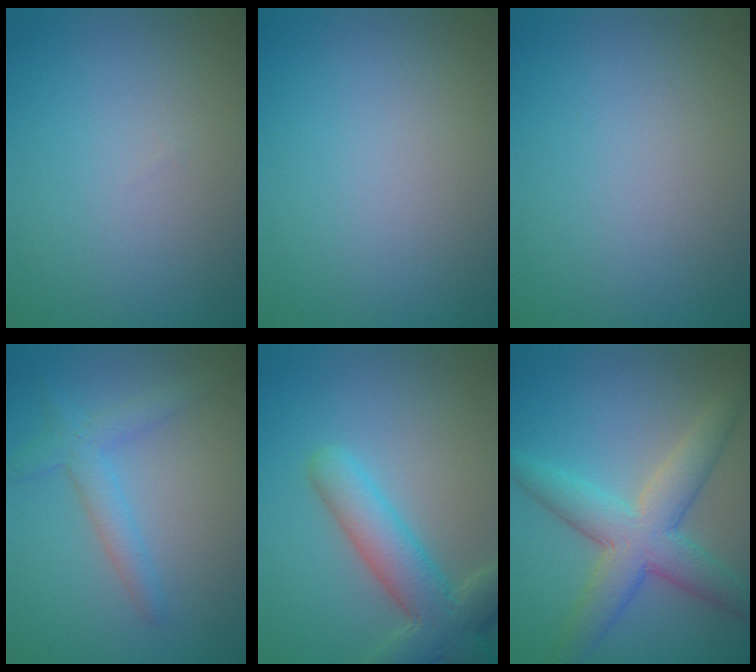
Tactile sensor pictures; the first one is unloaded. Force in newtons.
{"total": 0.0}
{"total": 0.0}
{"total": 2.7, "press": 2.7, "slide": 0.0}
{"total": 6.1, "press": 6.1, "slide": 0.7}
{"total": 6.5, "press": 6.5, "slide": 0.3}